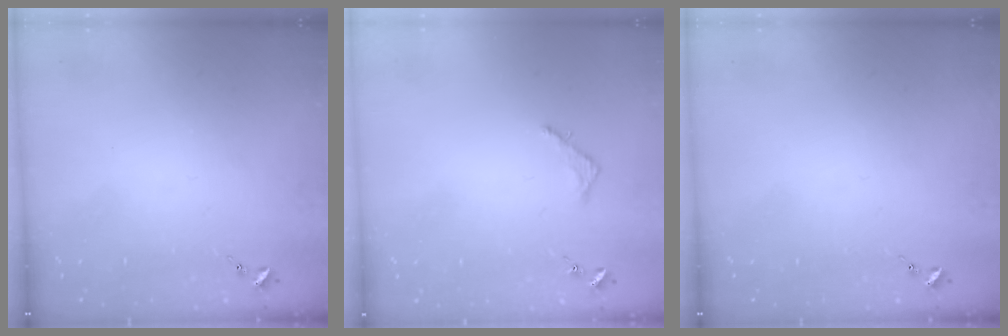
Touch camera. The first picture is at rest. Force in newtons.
{"total": 2.5, "press": 2.5, "slide": 0.2}
{"total": 0.0}